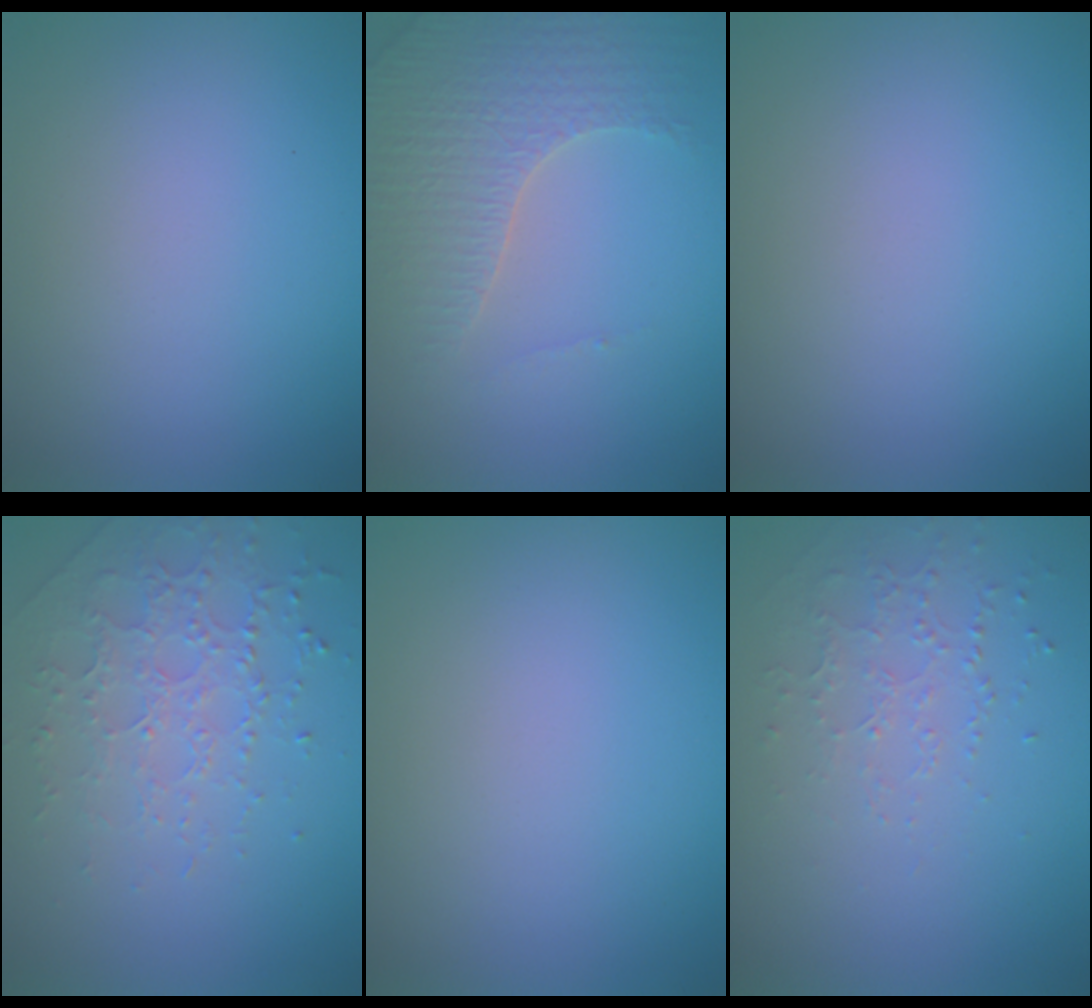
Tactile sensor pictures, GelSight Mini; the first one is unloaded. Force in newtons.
{"total": 4.2, "press": 3.7, "slide": 1.8}
{"total": 0.0}
{"total": 2.6, "press": 2.4, "slide": 1.1}
{"total": 0.0}
{"total": 1.3, "press": 1.0, "slide": 0.8}